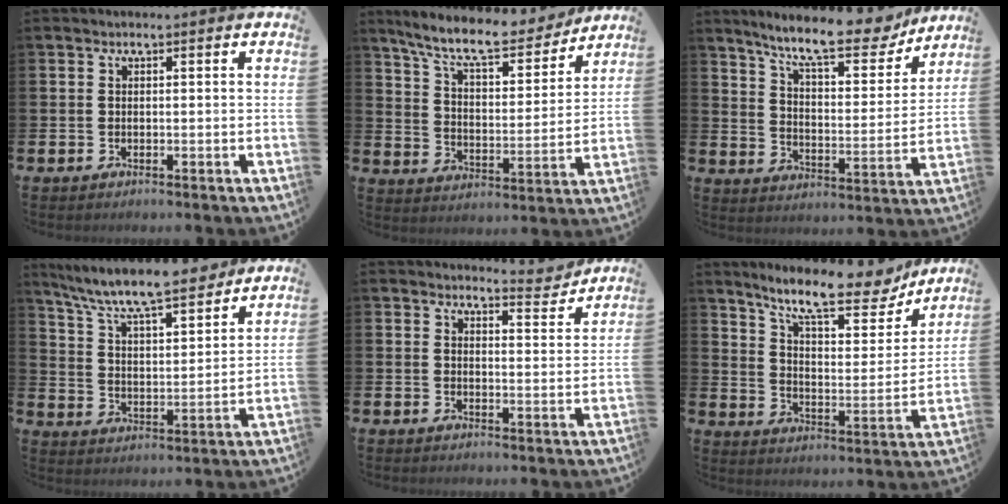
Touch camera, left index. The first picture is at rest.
{"total": 10.1, "force": [9.0, 2.0, 4.1], "torque": [-0.107, -0.058, 0.153]}
{"total": 11.2, "force": [9.8, 2.2, 5.0], "torque": [-0.112, -0.058, 0.167]}
{"total": 9.0, "force": [8.3, 1.2, 3.3], "torque": [-0.096, -0.059, 0.142]}
{"total": 4.2, "force": [4.2, 0.5, 0.4], "torque": [0.003, -0.032, 0.071]}
{"total": 12.8, "force": [10.9, 2.8, 6.1], "torque": [-0.130, -0.064, 0.185]}